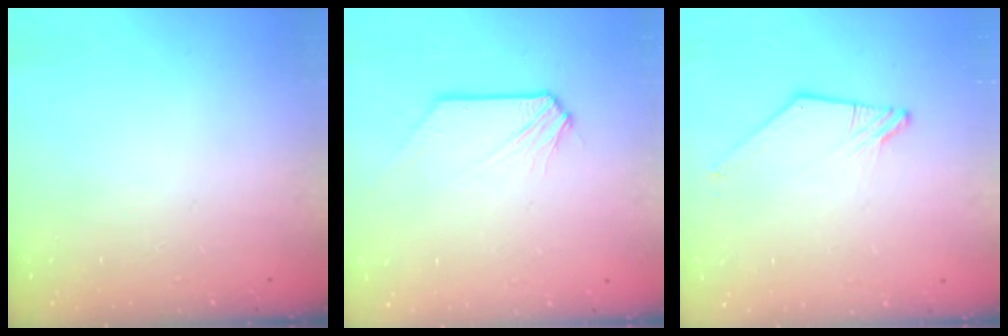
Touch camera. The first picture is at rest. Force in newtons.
{"total": 0.0}
{"total": 1.3, "press": 1.2, "slide": 0.3}